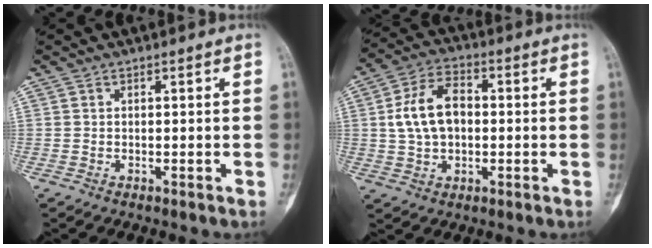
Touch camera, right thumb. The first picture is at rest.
{"total": 10.6, "force": [0.5, 7.0, 7.9], "torque": [-0.138, 0.019, 0.007]}